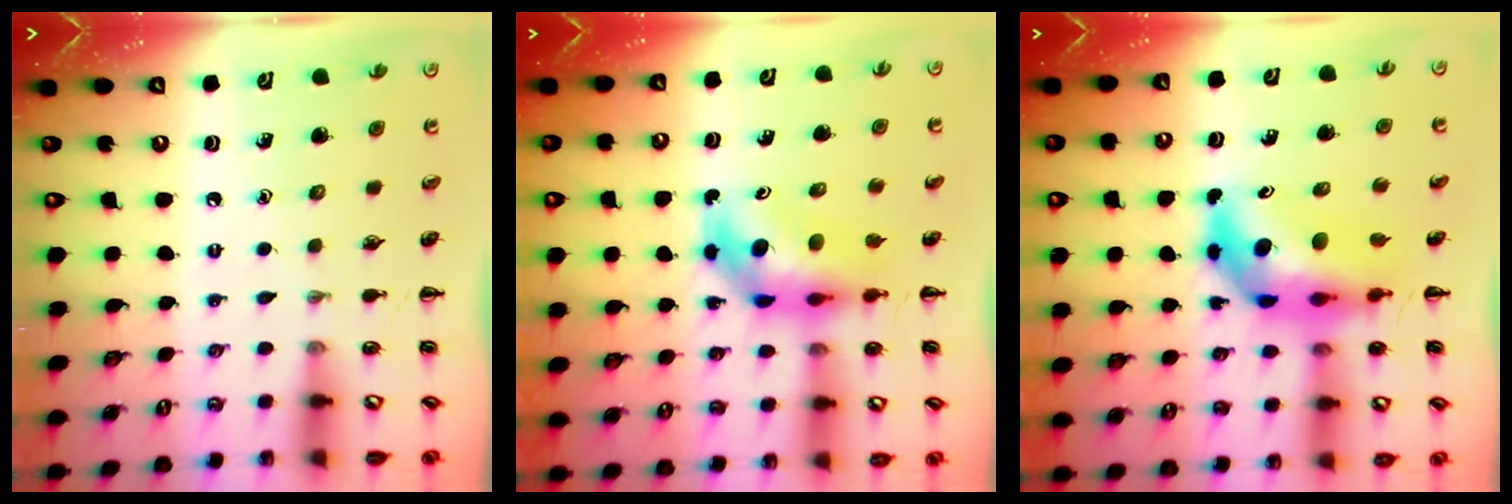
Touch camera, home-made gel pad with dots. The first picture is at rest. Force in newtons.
{"total": 5.9, "press": 5.7, "slide": 1.3}
{"total": 9.3, "press": 8.7, "slide": 3.2}